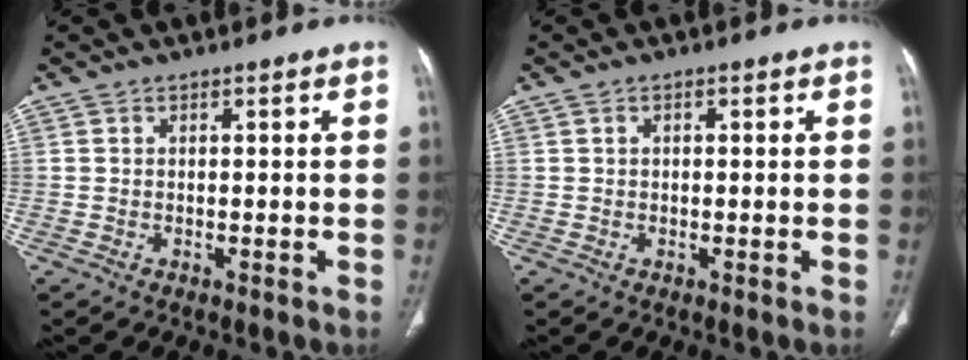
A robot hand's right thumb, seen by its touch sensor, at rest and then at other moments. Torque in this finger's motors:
{"motor_torque": [-0.11, -0.10, -0.18, 0.16, 0.06]}